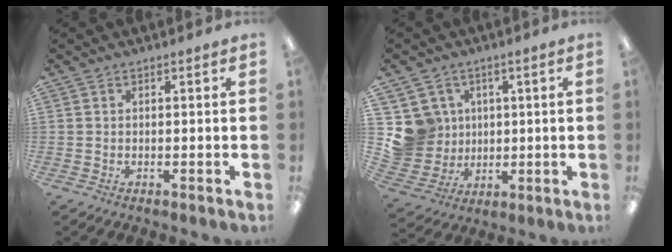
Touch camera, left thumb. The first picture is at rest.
{"total": 11.0, "force": [2.7, 10.5, 1.9], "torque": [-0.069, -0.009, 0.064]}